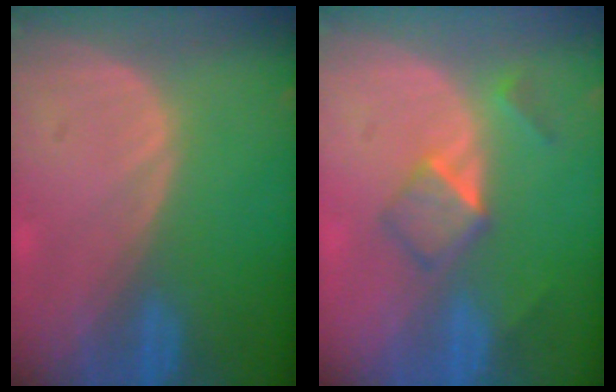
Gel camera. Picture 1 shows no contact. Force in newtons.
{"total": 5.3, "press": 4.5, "slide": 2.7}